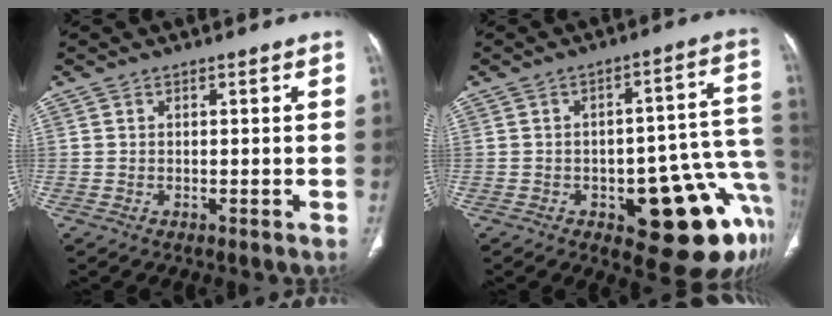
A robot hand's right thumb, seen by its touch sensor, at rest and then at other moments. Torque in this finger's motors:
{"motor_torque": [2.87, 2.14, 1.23, -1.34, 0.05]}